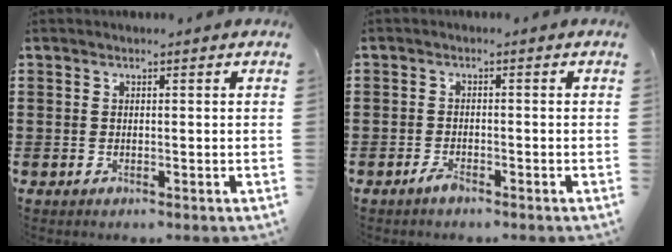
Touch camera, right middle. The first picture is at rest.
{"total": 1.8, "force": [-1.5, 0.5, 0.8], "torque": [-0.025, -0.004, -0.031]}